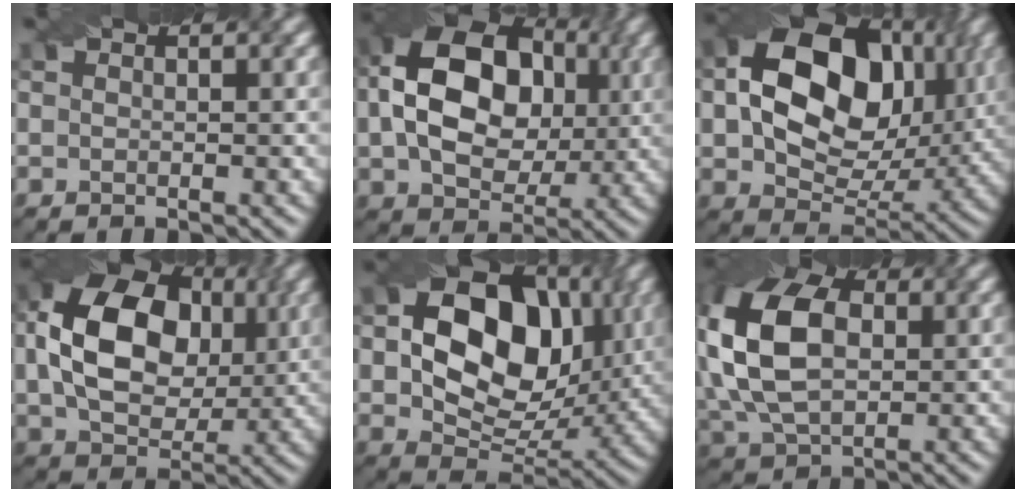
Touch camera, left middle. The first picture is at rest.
{"total": 13.9, "force": [1.5, 10.1, 9.5], "torque": [-0.167, 0.018, 0.025]}
{"total": 14.6, "force": [2.7, 10.0, 10.3], "torque": [-0.182, 0.007, 0.051]}
{"total": 12.0, "force": [1.6, 8.6, 8.2], "torque": [-0.165, 0.004, 0.031]}
{"total": 13.3, "force": [2.0, 9.1, 9.4], "torque": [-0.156, 0.001, 0.037]}
{"total": 14.3, "force": [1.8, 9.4, 10.6], "torque": [-0.228, 0.006, 0.033]}